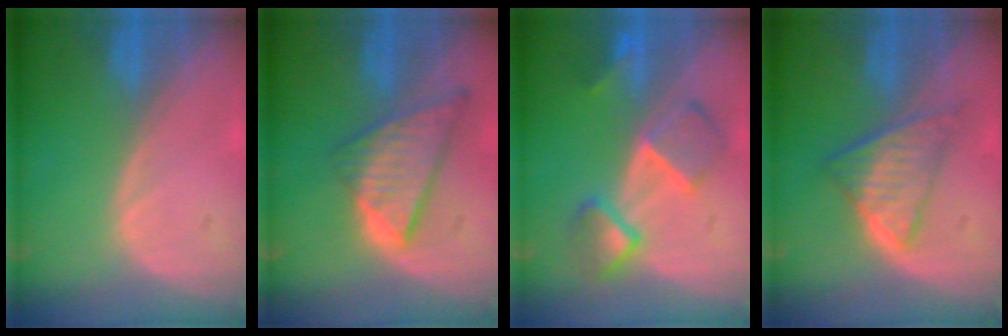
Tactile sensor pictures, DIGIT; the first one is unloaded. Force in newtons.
{"total": 8.5, "press": 7.3, "slide": 4.5}
{"total": 6.8, "press": 6.6, "slide": 1.2}
{"total": 6.1, "press": 5.7, "slide": 2.1}